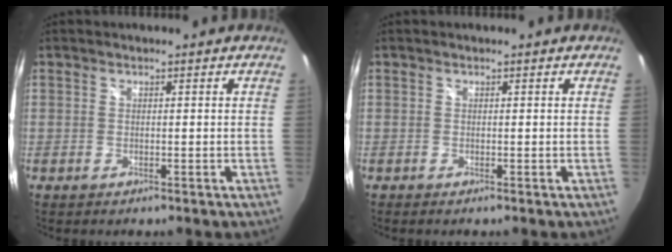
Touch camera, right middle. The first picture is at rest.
{"total": 0.0}